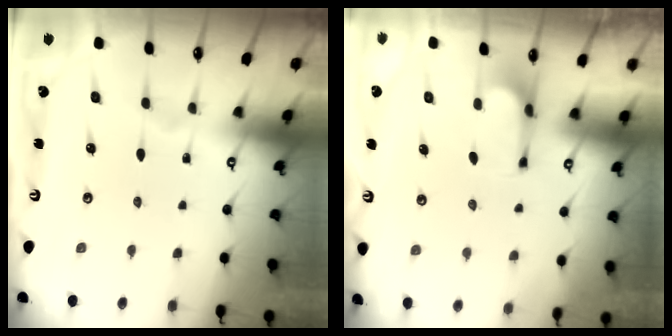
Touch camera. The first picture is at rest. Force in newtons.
{"total": 1.2, "press": 0.7, "slide": 1.0}